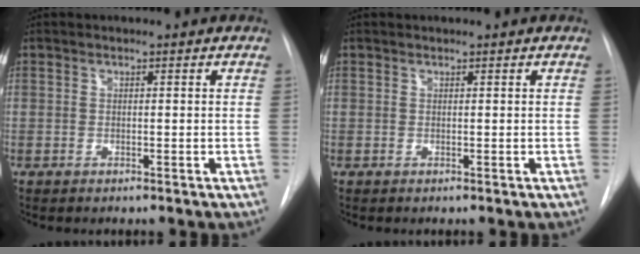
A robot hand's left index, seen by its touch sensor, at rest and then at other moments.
{"total": 0.5, "force": [0.5, 0.0, 0.1], "torque": [-0.002, 0.011, 0.010]}